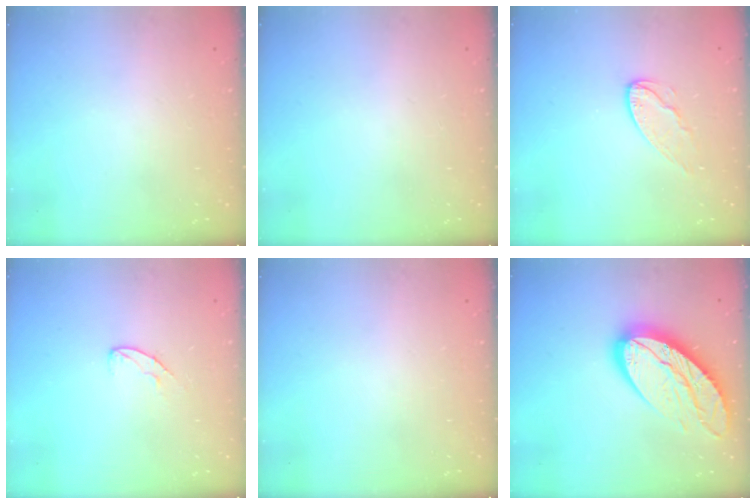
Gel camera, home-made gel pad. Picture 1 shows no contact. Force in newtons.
{"total": 0.0}
{"total": 7.1, "press": 7.1, "slide": 0.2}
{"total": 7.0, "press": 7.0, "slide": 0.6}
{"total": 0.0}
{"total": 18.2, "press": 18.2, "slide": 1.4}